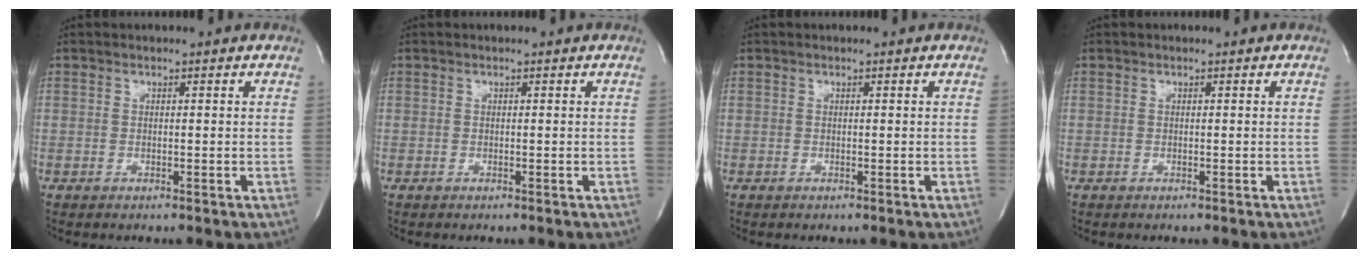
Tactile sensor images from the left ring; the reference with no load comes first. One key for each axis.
{"total": 0.0}
{"total": 0.0}
{"total": 0.0}